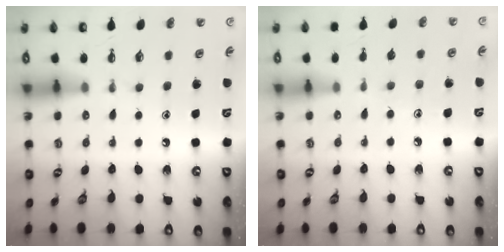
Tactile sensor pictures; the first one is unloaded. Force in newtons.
{"total": 5.0, "press": 5.0, "slide": 0.4}